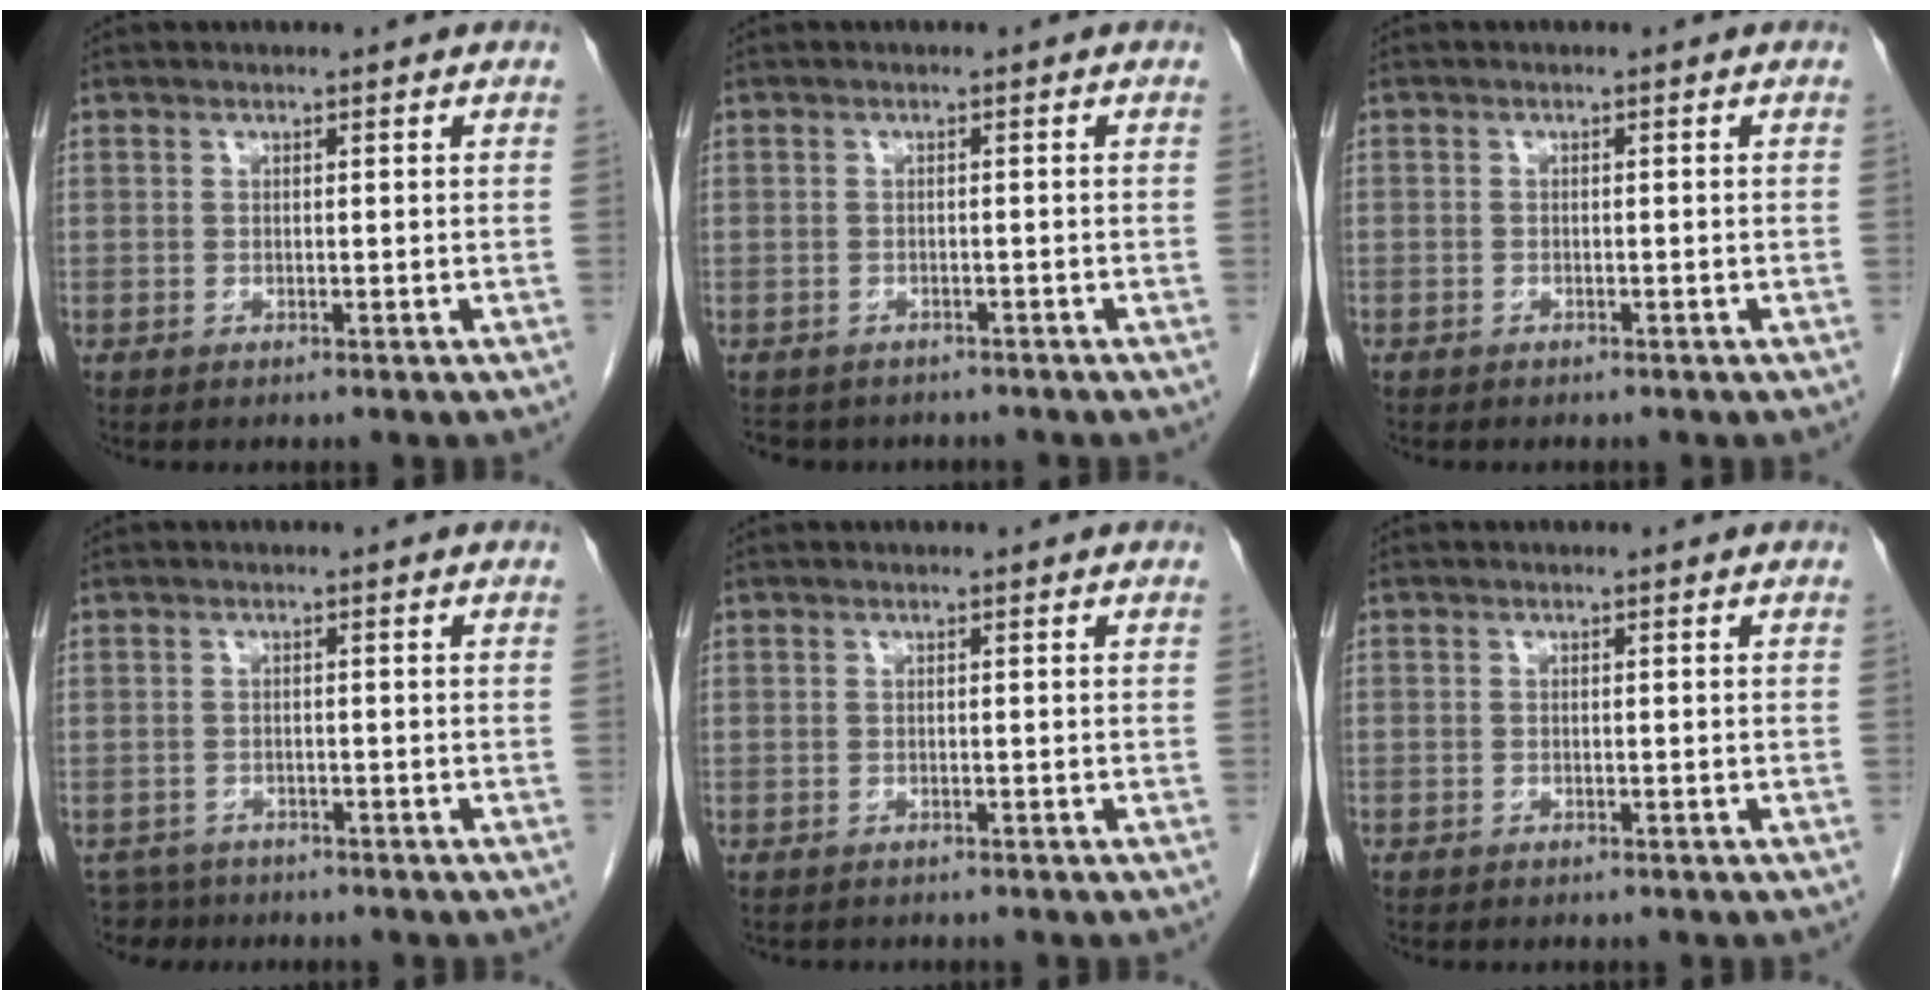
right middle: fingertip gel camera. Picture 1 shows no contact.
{"total": 6.3, "force": [-5.4, 3.0, 1.3], "torque": [-0.019, 0.001, -0.065]}
{"total": 0.9, "force": [-0.7, 0.6, 0.1], "torque": [-0.007, 0.003, -0.012]}
{"total": 3.8, "force": [-3.3, 1.8, -0.6], "torque": [0.012, -0.003, -0.055]}
{"total": 1.3, "force": [-1.2, 0.5, 0.2], "torque": [-0.013, -0.002, -0.016]}
{"total": 0.7, "force": [-0.5, 0.4, 0.1], "torque": [-0.007, 0.003, -0.010]}